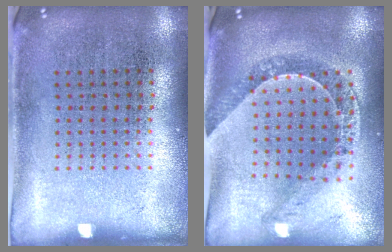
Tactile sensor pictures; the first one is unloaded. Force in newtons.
{"total": 1.2, "press": 1.1, "slide": 0.3}